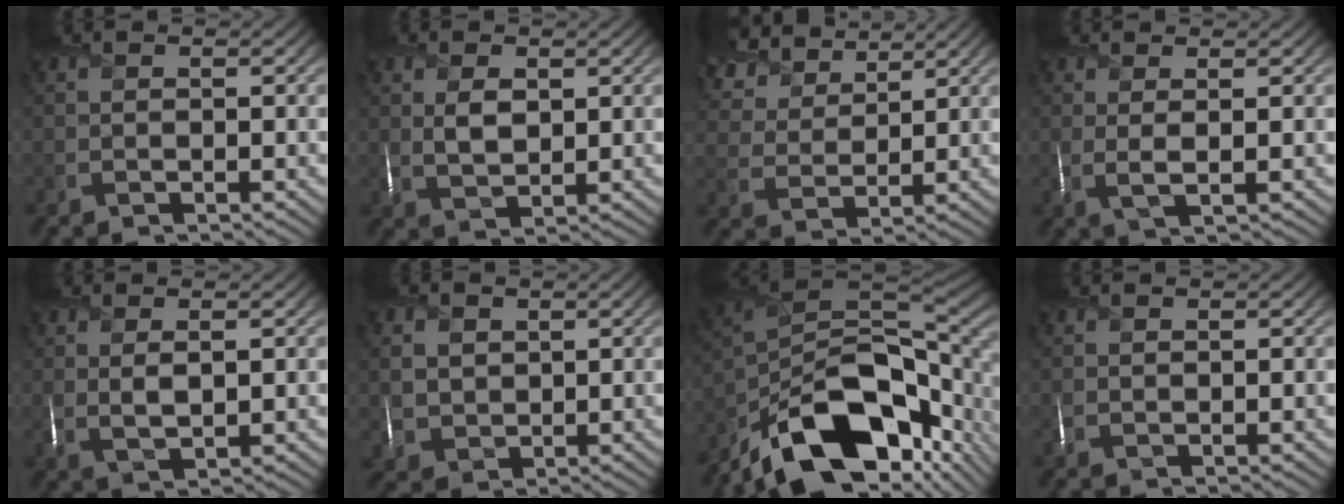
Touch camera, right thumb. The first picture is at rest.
{"total": 3.1, "force": [1.0, 1.9, 2.3], "torque": [-0.051, -0.001, 0.021]}
{"total": 8.6, "force": [6.3, 4.0, 4.2], "torque": [-0.114, 0.023, 0.110]}
{"total": 2.1, "force": [0.7, 0.2, 1.9], "torque": [-0.035, 0.008, 0.012]}
{"total": 2.5, "force": [0.9, 0.8, 2.2], "torque": [-0.048, 0.000, 0.021]}
{"total": 3.7, "force": [1.1, 3.1, 1.6], "torque": [-0.057, 0.001, 0.021]}
{"total": 17.6, "force": [-10.1, 7.9, 12.0], "torque": [-0.226, -0.030, -0.158]}
{"total": 0.0}